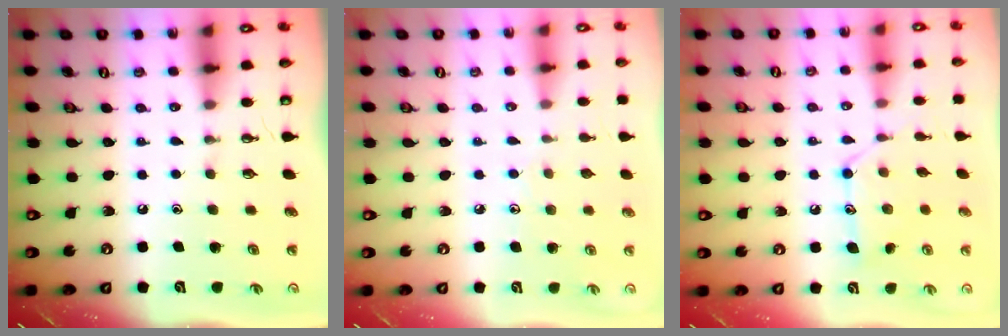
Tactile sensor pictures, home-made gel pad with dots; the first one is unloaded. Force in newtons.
{"total": 4.2, "press": 4.2, "slide": 0.4}
{"total": 12.2, "press": 12.2, "slide": 0.3}